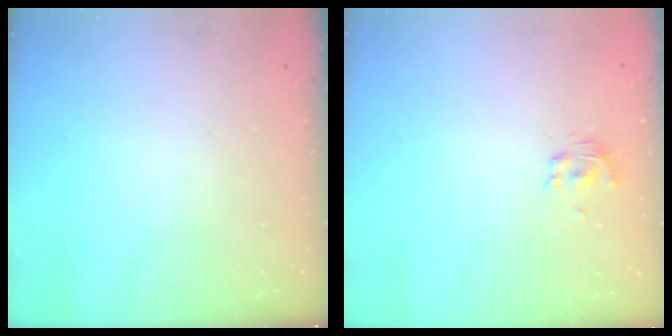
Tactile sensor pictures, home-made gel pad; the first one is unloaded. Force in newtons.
{"total": 2.0, "press": 1.9, "slide": 0.8}